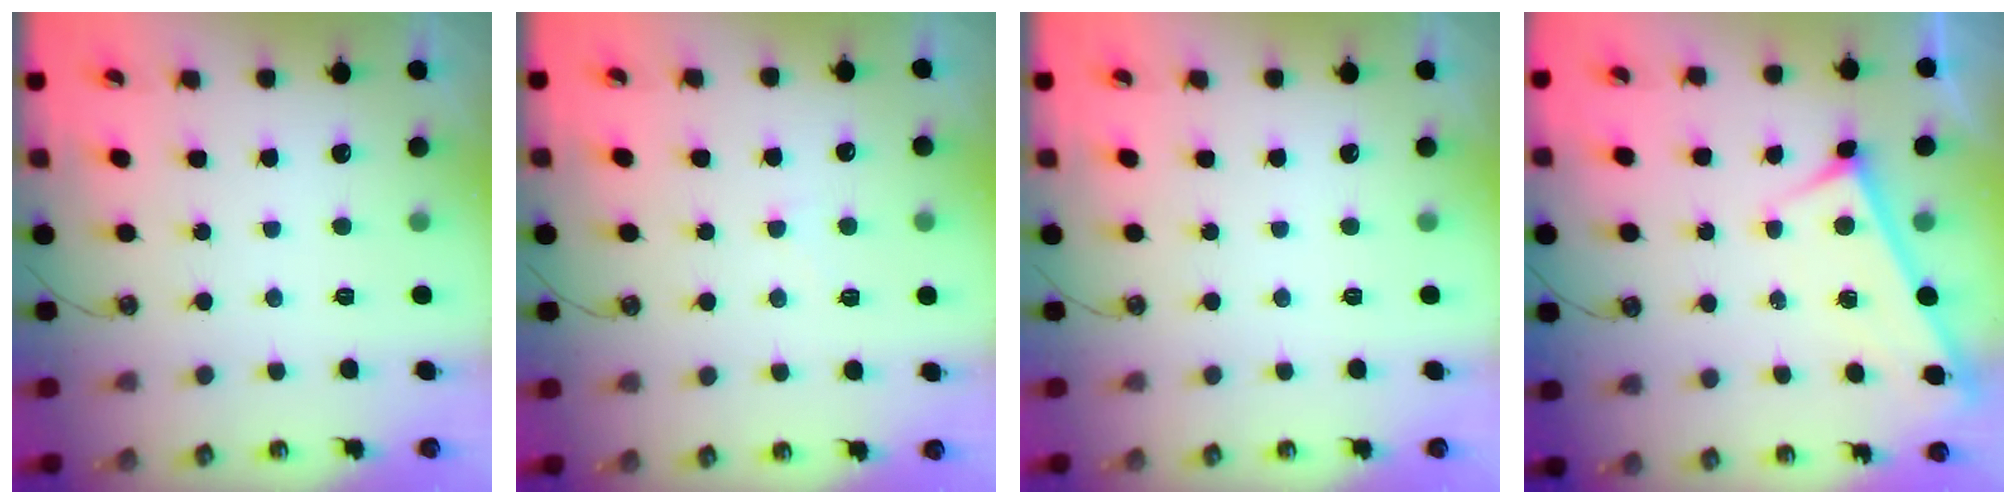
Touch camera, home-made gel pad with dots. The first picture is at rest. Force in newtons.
{"total": 5.4, "press": 5.4, "slide": 0.6}
{"total": 0.0}
{"total": 3.4, "press": 3.4, "slide": 0.4}